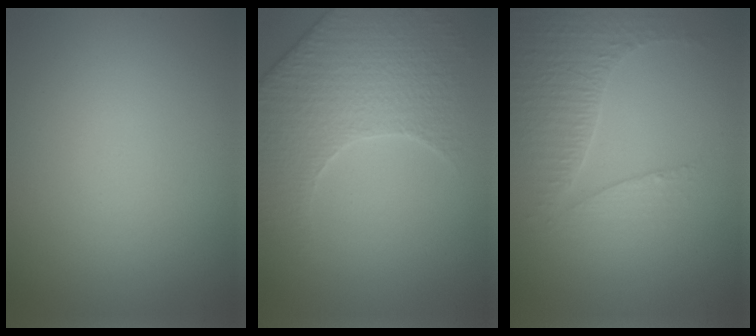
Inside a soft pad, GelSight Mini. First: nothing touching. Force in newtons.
{"total": 4.2, "press": 4.1, "slide": 1.0}
{"total": 4.3, "press": 3.1, "slide": 2.9}